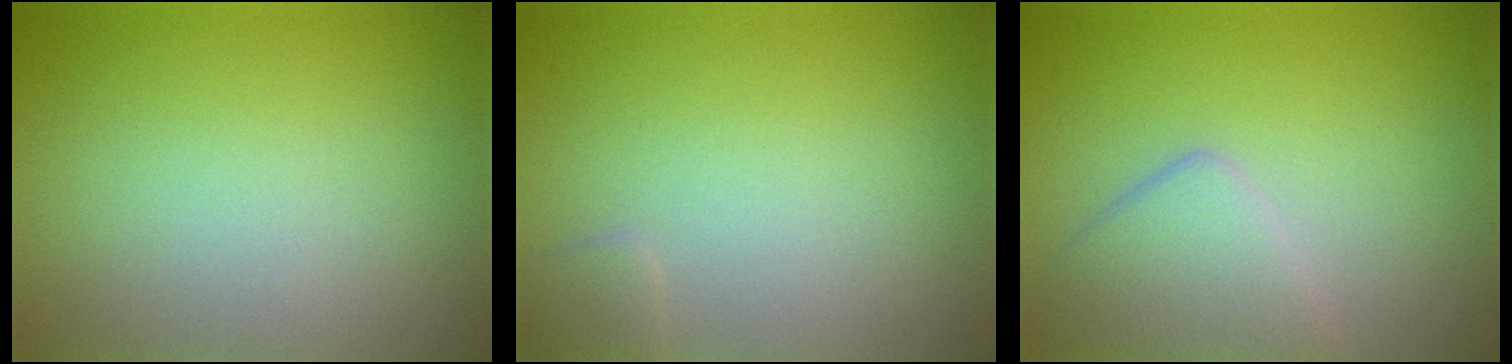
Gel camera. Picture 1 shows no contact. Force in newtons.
{"total": 1.0, "press": 1.0, "slide": 0.1}
{"total": 3.5, "press": 3.5, "slide": 0.3}